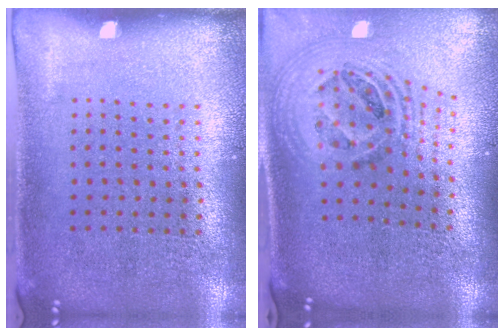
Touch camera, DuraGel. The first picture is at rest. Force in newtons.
{"total": 2.0, "press": 1.6, "slide": 1.3}